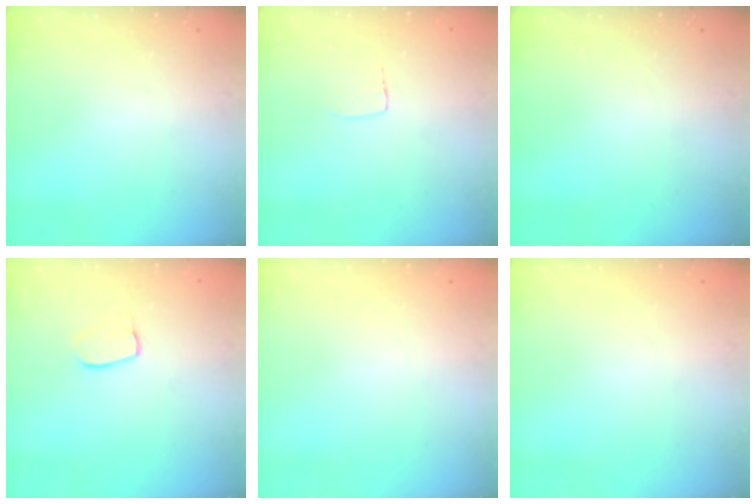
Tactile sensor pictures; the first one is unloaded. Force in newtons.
{"total": 3.8, "press": 3.8, "slide": 0.1}
{"total": 0.0}
{"total": 6.9, "press": 6.9, "slide": 0.4}
{"total": 0.0}
{"total": 0.0}